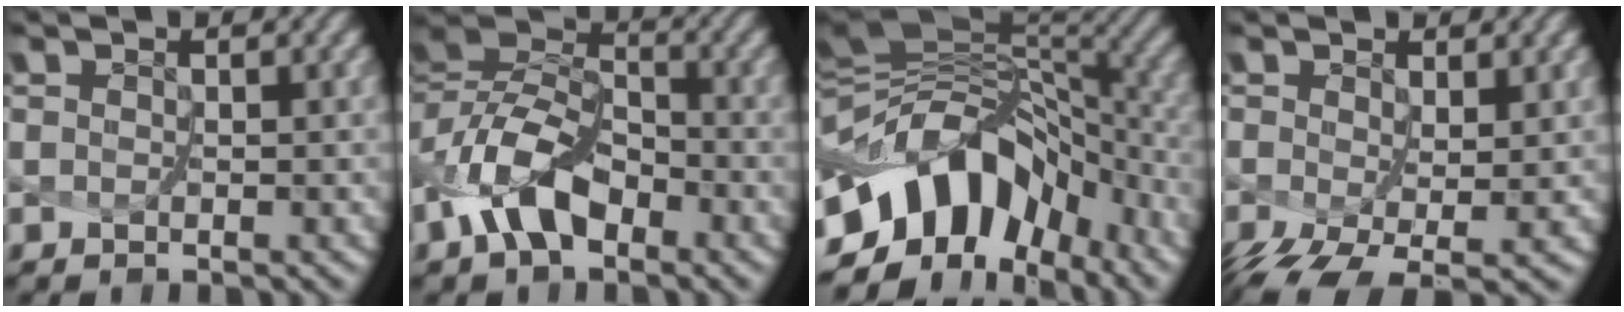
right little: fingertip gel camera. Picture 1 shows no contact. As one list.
[{"total": 6.6, "force": [-3.1, 3.8, 4.4], "torque": [-0.092, 0.008, -0.066]}, {"total": 11.1, "force": [-5.0, 7.3, 6.7], "torque": [-0.115, 0.020, -0.090]}, {"total": 7.1, "force": [-2.8, 3.4, 5.5], "torque": [-0.136, -0.022, -0.043]}]